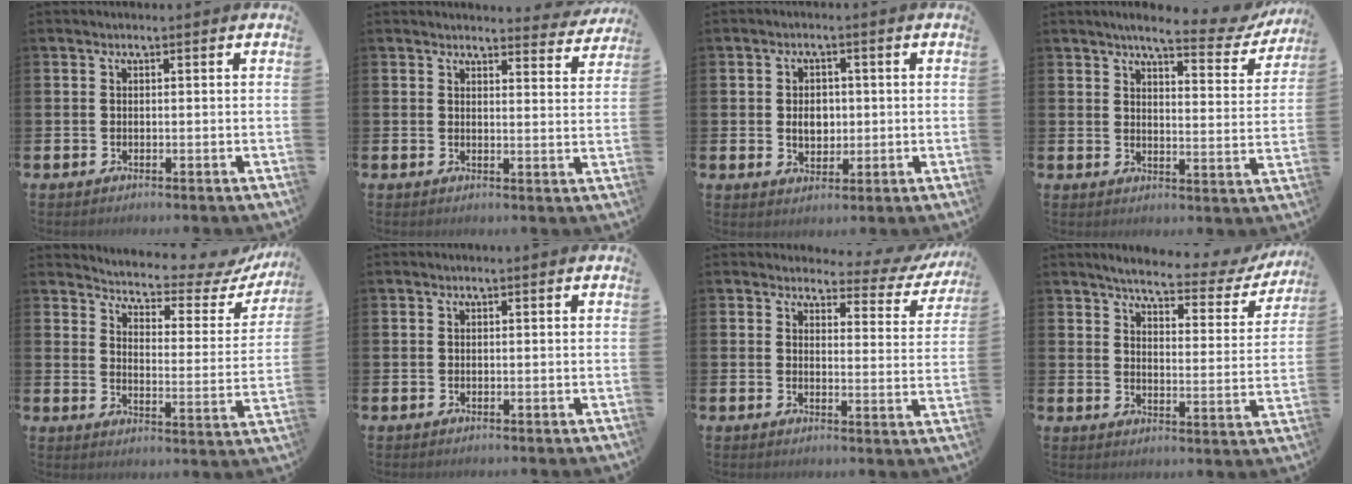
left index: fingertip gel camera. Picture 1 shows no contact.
{"total": 3.3, "force": [3.3, 0.4, 0.1], "torque": [0.009, -0.025, 0.054]}
{"total": 3.5, "force": [0.1, 2.8, 2.2], "torque": [-0.033, 0.005, -0.005]}
{"total": 6.0, "force": [5.2, 1.1, 2.8], "torque": [-0.053, -0.030, 0.082]}
{"total": 4.7, "force": [4.5, 1.1, 1.1], "torque": [-0.042, -0.042, 0.068]}
{"total": 0.0}
{"total": 2.9, "force": [2.4, 1.4, 0.6], "torque": [-0.009, -0.029, 0.030]}
{"total": 4.4, "force": [4.0, 0.9, 1.8], "torque": [-0.049, -0.033, 0.058]}